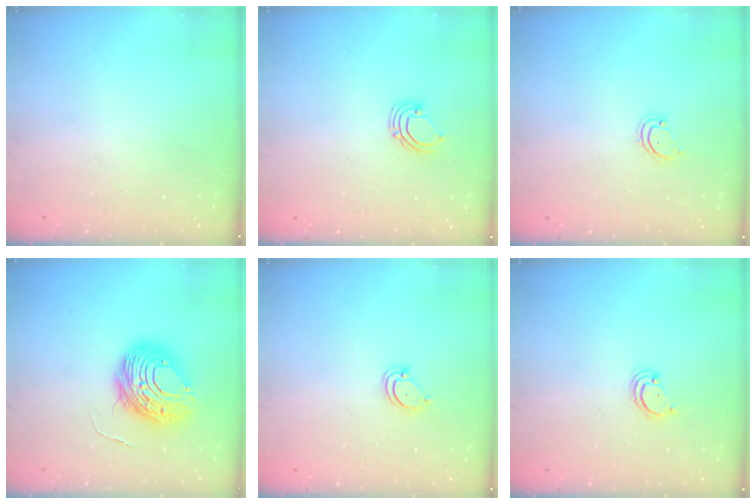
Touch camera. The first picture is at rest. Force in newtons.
{"total": 3.4, "press": 3.4, "slide": 0.3}
{"total": 1.9, "press": 1.9, "slide": 0.2}
{"total": 10.7, "press": 10.6, "slide": 1.2}
{"total": 3.8, "press": 3.8, "slide": 0.4}
{"total": 2.2, "press": 2.2, "slide": 0.2}